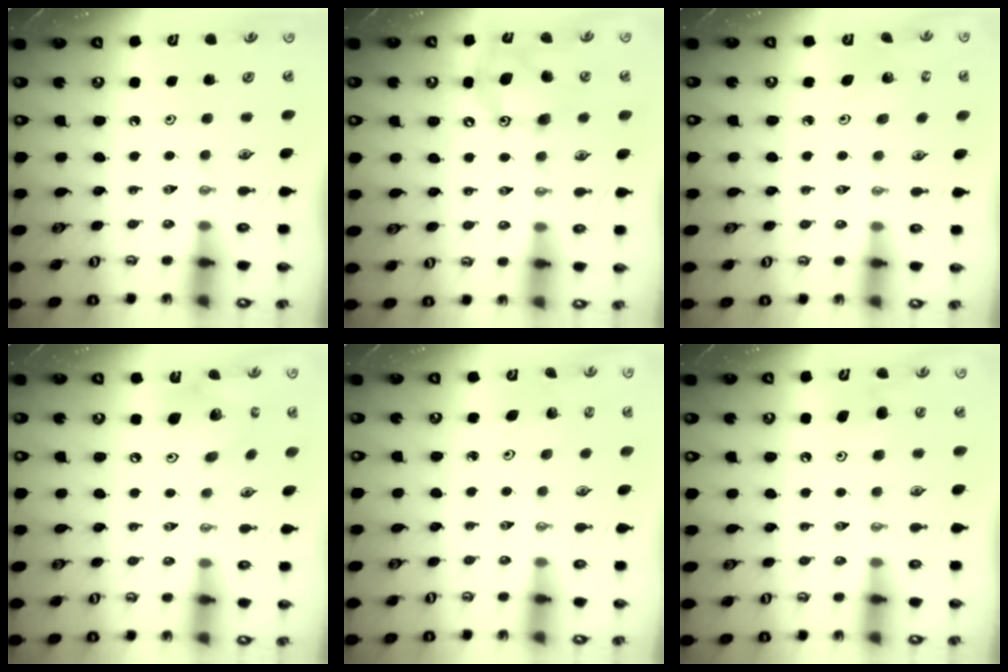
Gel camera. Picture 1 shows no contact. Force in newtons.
{"total": 12.8, "press": 12.8, "slide": 0.2}
{"total": 2.1, "press": 2.1, "slide": 0.1}
{"total": 13.5, "press": 13.3, "slide": 2.4}
{"total": 1.4, "press": 1.4, "slide": 0.1}
{"total": 5.9, "press": 5.8, "slide": 1.1}